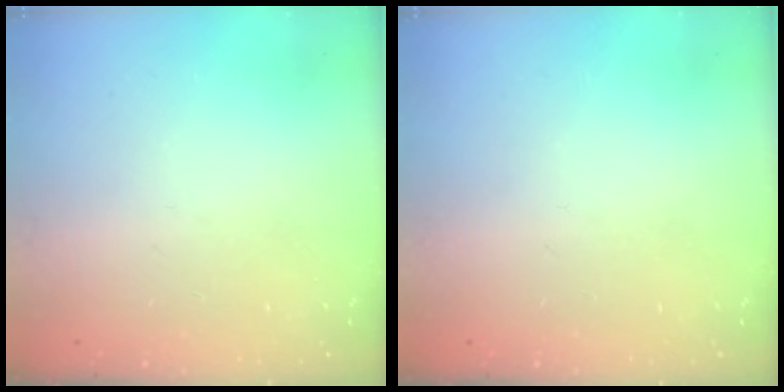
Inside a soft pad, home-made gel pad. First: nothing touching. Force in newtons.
{"total": 0.0}